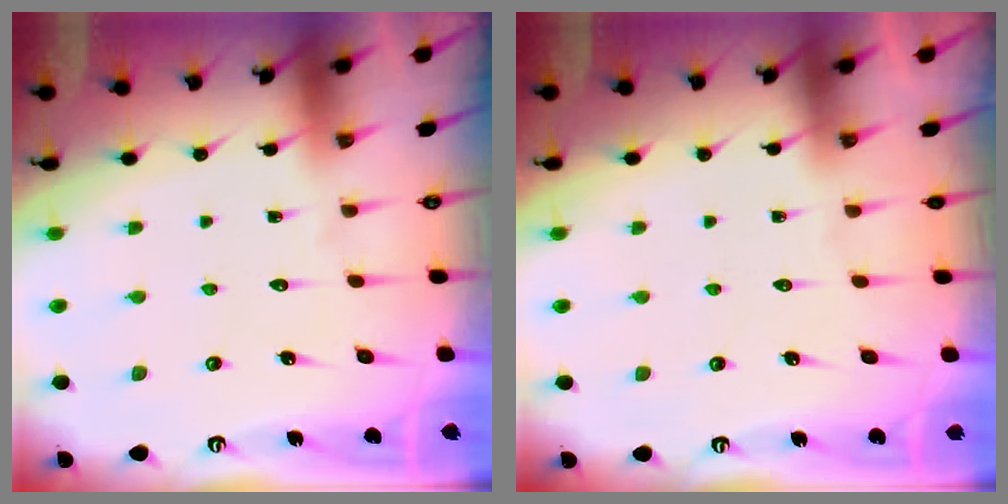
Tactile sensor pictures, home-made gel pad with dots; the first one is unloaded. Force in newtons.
{"total": 0.0}